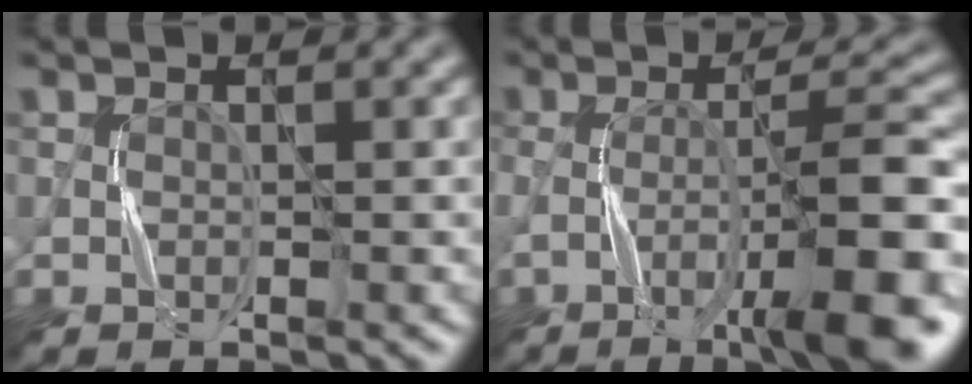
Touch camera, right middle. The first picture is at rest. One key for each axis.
{"total": 9.9, "fx": -3.2, "fy": 2.1, "fz": 9.1, "tx": -0.131, "ty": 0.007, "tz": -0.051}